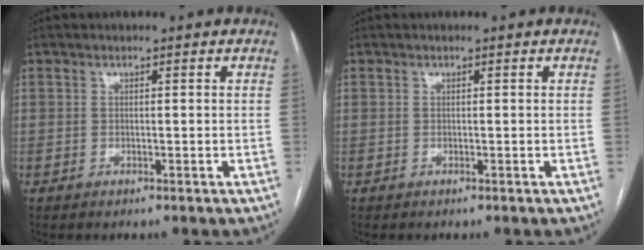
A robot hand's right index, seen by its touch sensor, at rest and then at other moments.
{"total": 0.0}